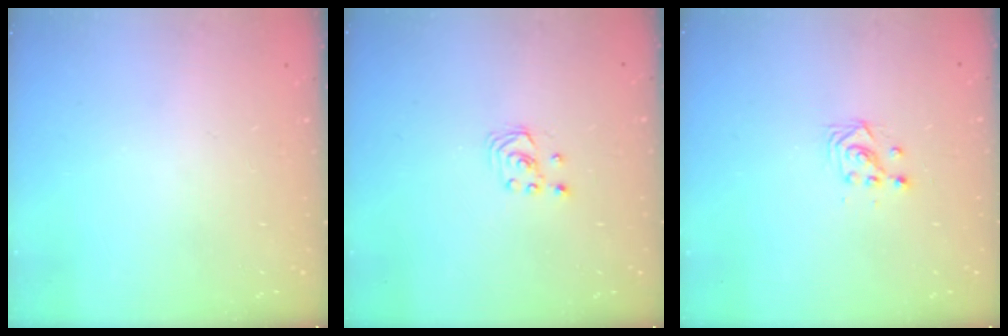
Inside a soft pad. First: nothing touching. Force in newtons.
{"total": 1.9, "press": 1.9, "slide": 0.2}
{"total": 2.9, "press": 2.9, "slide": 0.2}